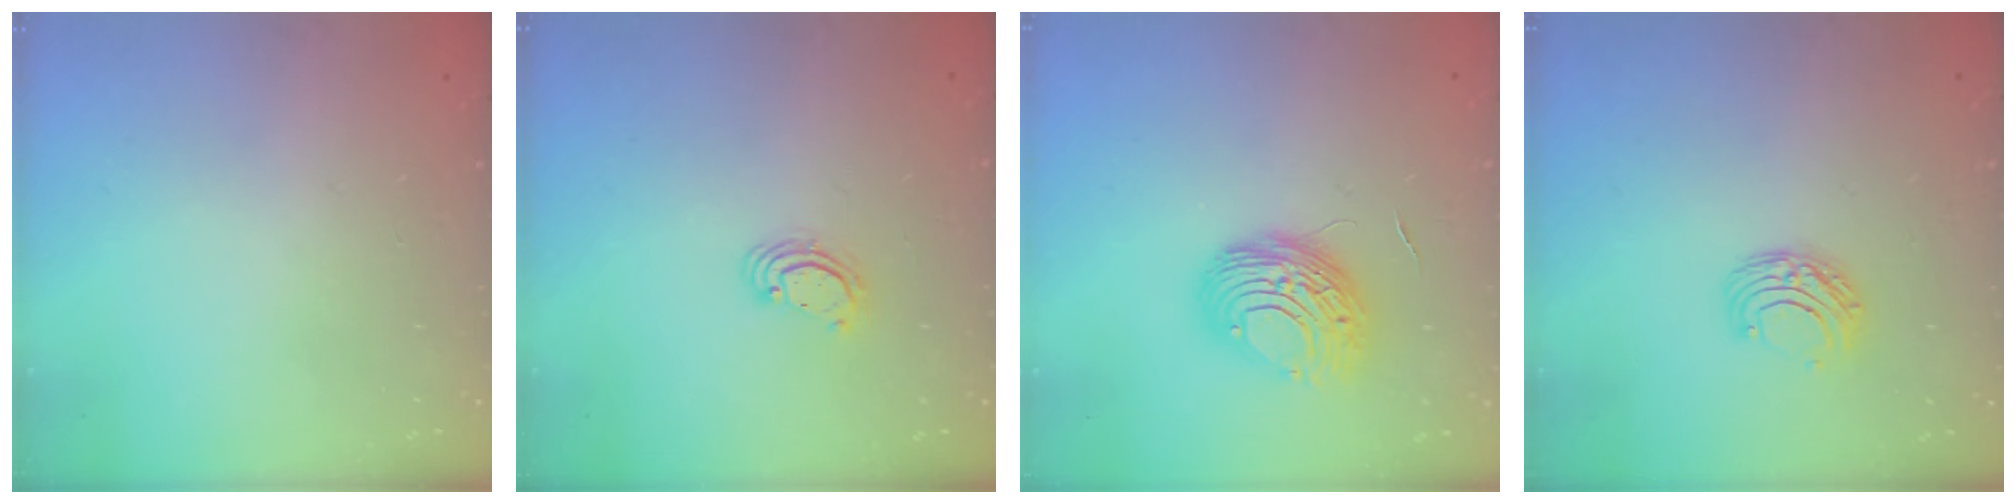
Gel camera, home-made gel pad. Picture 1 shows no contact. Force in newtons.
{"total": 2.6, "press": 2.6, "slide": 0.1}
{"total": 9.6, "press": 9.5, "slide": 0.9}
{"total": 6.4, "press": 6.3, "slide": 0.6}